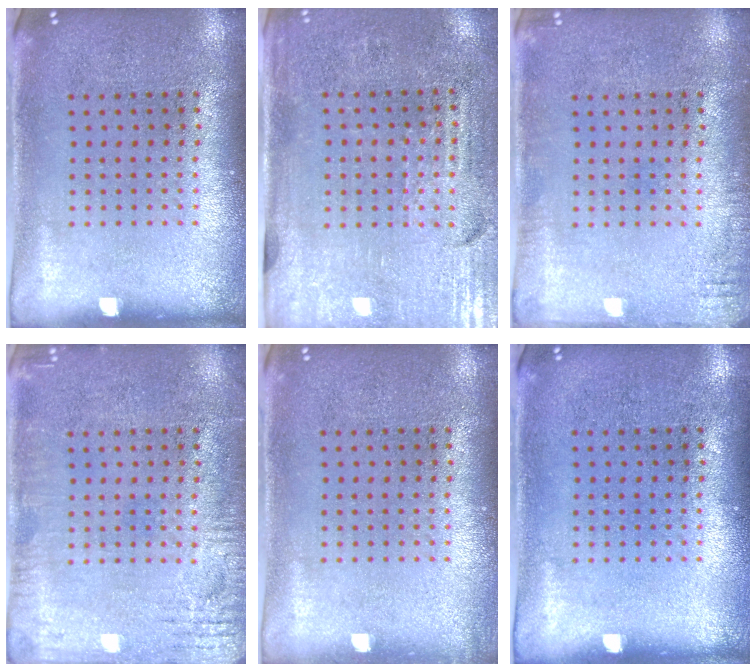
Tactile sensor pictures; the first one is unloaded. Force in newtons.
{"total": 3.4, "press": 3.1, "slide": 1.4}
{"total": 1.4, "press": 1.4, "slide": 0.1}
{"total": 3.0, "press": 3.0, "slide": 0.2}
{"total": 0.5, "press": 0.5, "slide": 0.1}
{"total": 0.0}